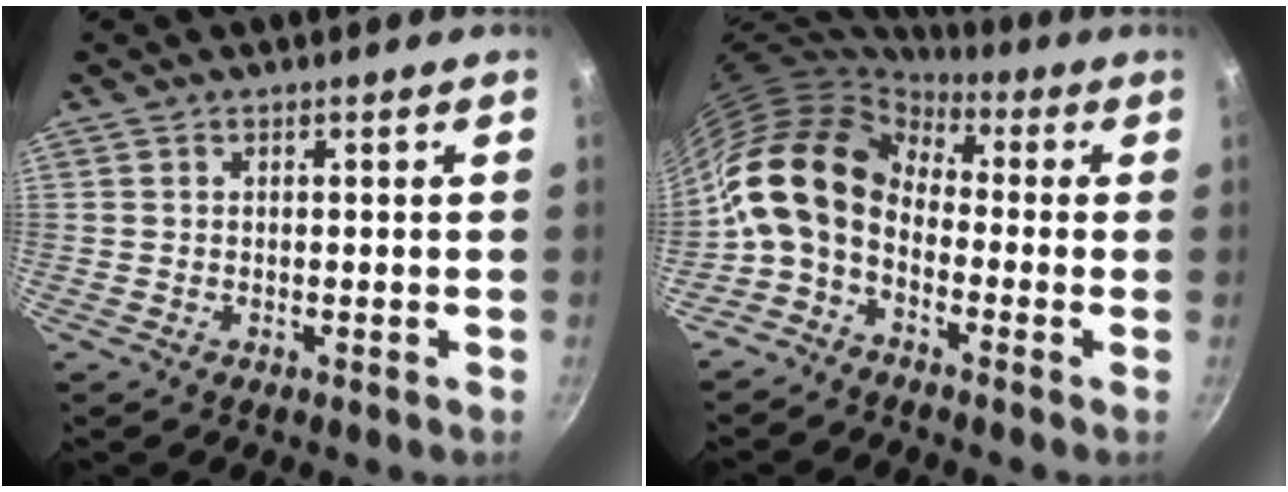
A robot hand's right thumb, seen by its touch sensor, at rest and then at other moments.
{"total": 13.3, "force": [-1.0, 9.2, 9.6], "torque": [-0.166, 0.033, -0.042]}